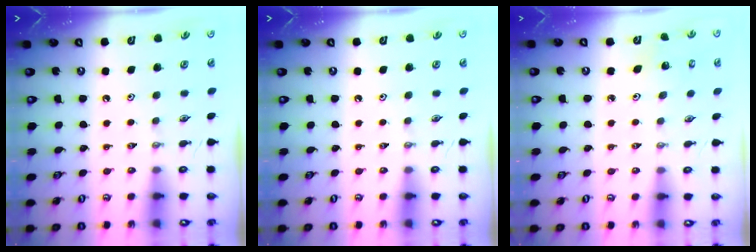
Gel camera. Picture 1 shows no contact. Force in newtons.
{"total": 0.0}
{"total": 2.6, "press": 2.6, "slide": 0.2}